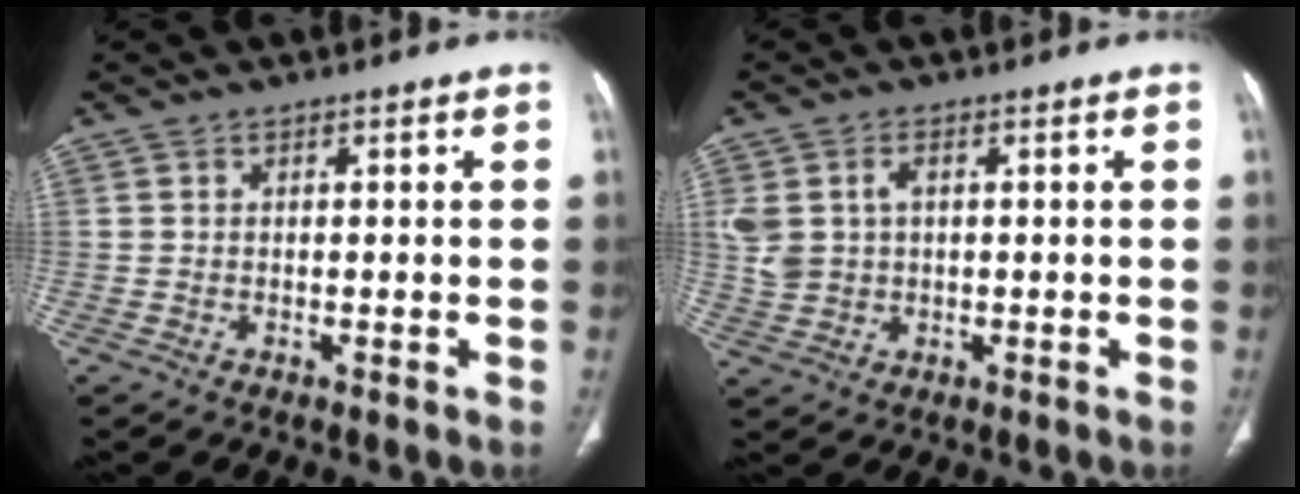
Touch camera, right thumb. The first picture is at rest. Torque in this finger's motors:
{"motor_torque": [0.13, -0.20, 0.35, 0.61, 0.08]}